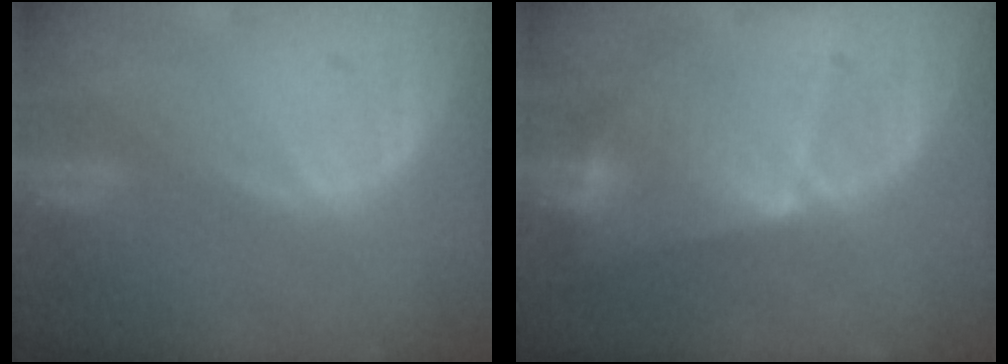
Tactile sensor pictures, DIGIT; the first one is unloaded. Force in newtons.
{"total": 6.4, "press": 6.3, "slide": 1.0}